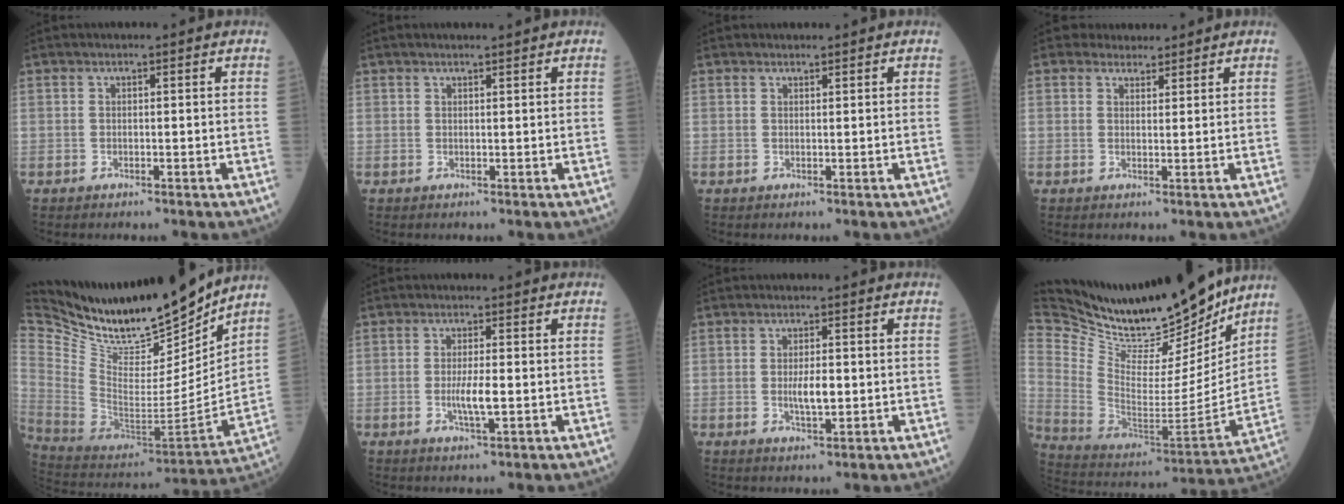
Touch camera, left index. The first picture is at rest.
{"total": 2.0, "force": [1.8, 0.0, 0.9], "torque": [-0.009, 0.011, 0.027]}
{"total": 0.7, "force": [0.7, 0.1, 0.0], "torque": [-0.010, 0.000, 0.013]}
{"total": 3.1, "force": [2.8, 1.4, 0.0], "torque": [0.005, 0.006, 0.041]}
{"total": 23.7, "force": [20.5, 5.8, 10.3], "torque": [-0.203, -0.041, 0.349]}
{"total": 3.6, "force": [-0.5, 0.5, 3.6], "torque": [-0.073, -0.006, -0.009]}
{"total": 3.4, "force": [-0.1, 1.1, 3.3], "torque": [-0.063, -0.003, 0.000]}
{"total": 29.2, "force": [25.0, 7.3, 13.1], "torque": [-0.258, -0.043, 0.402]}